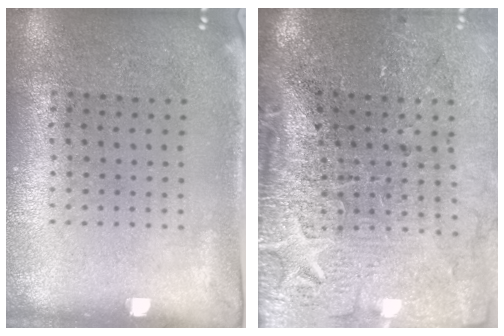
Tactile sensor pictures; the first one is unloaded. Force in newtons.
{"total": 4.6, "press": 3.6, "slide": 2.8}